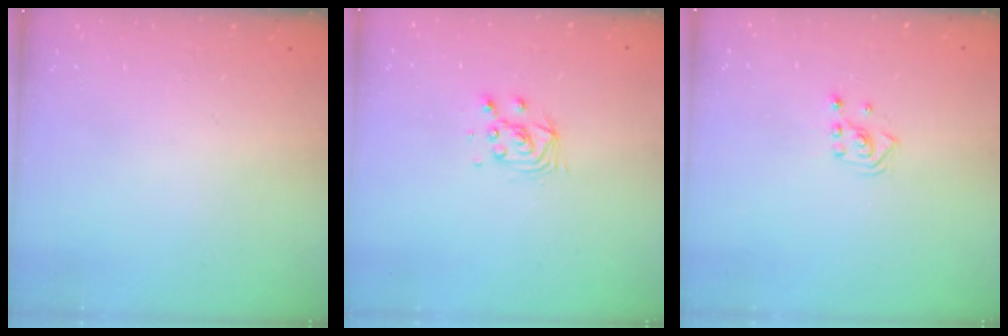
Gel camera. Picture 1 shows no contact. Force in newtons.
{"total": 5.5, "press": 5.5, "slide": 0.5}
{"total": 2.8, "press": 2.8, "slide": 0.3}